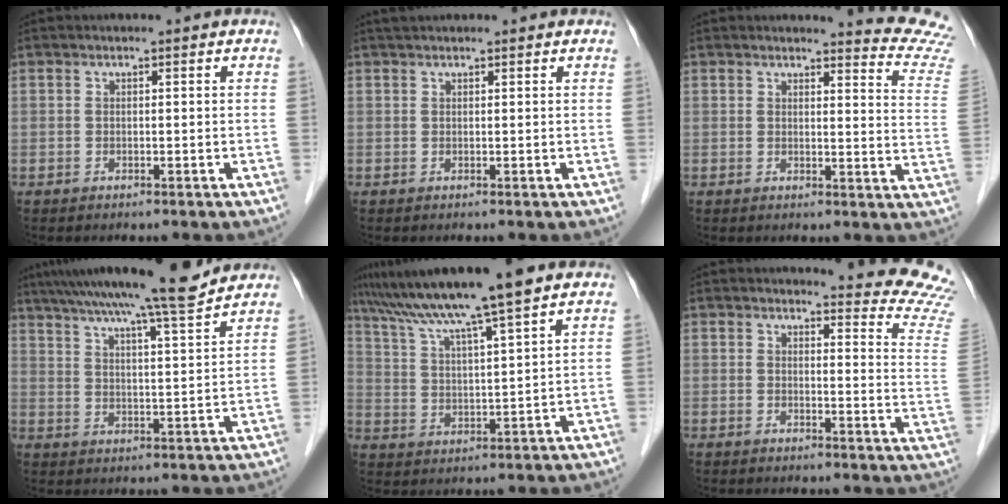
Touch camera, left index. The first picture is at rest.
{"total": 1.7, "force": [1.5, 0.4, 0.6], "torque": [-0.013, 0.021, 0.028]}
{"total": 10.2, "force": [10.1, -1.2, 0.2], "torque": [0.001, -0.118, 0.084]}
{"total": 15.6, "force": [13.6, -0.6, 7.7], "torque": [-0.128, 0.006, 0.198]}
{"total": 13.0, "force": [10.4, -1.2, 7.9], "torque": [-0.141, 0.018, 0.175]}
{"total": 13.7, "force": [13.6, 0.0, 2.0], "torque": [0.001, -0.138, 0.114]}